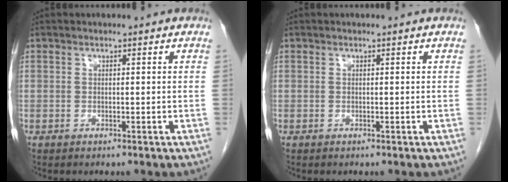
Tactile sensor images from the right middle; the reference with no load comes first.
{"total": 0.0}